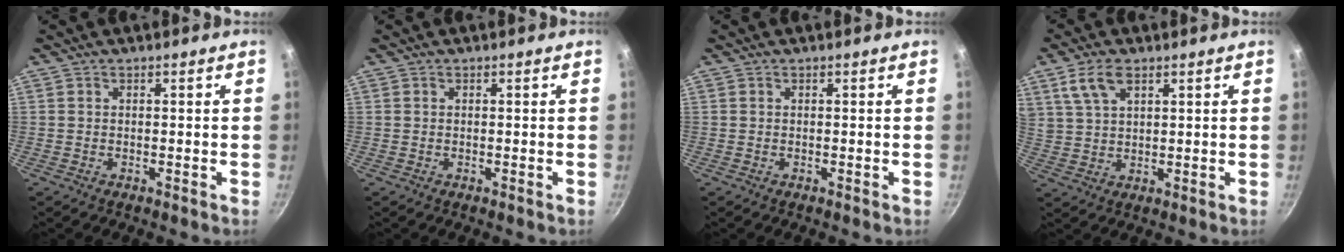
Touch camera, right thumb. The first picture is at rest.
{"total": 0.0}
{"total": 0.0}
{"total": 6.8, "force": [3.7, 3.6, 4.5], "torque": [-0.080, -0.004, 0.077]}